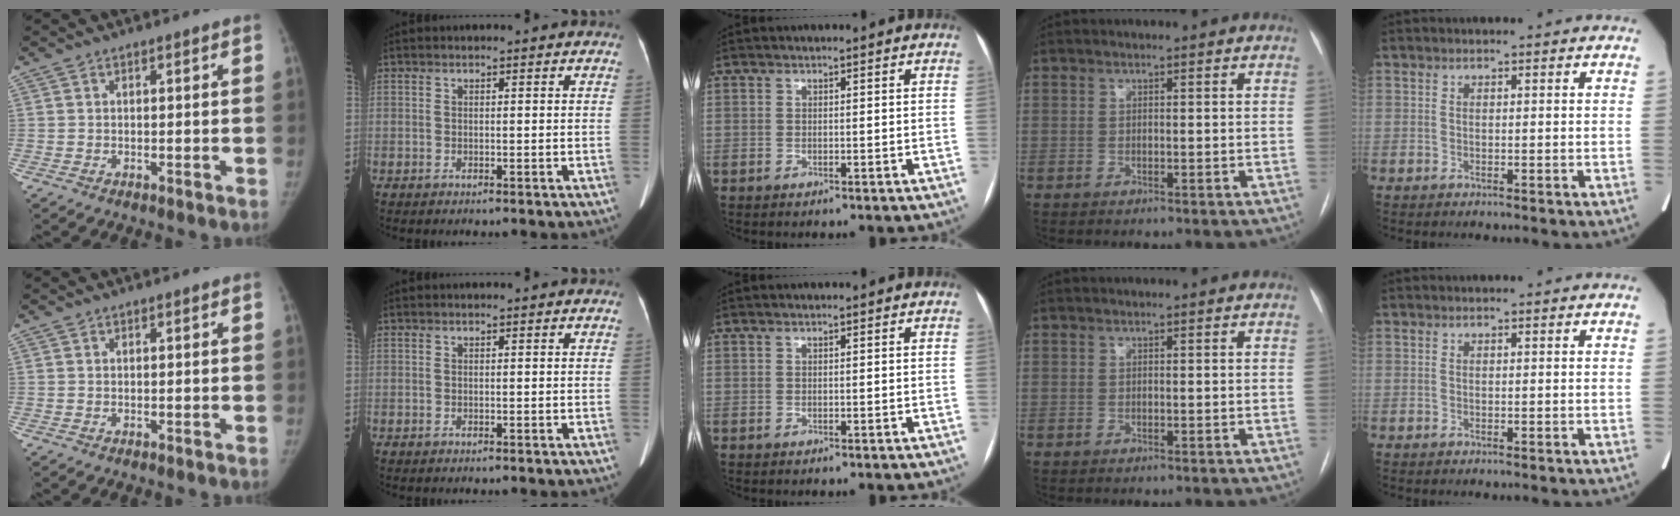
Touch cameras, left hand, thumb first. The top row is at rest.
{}